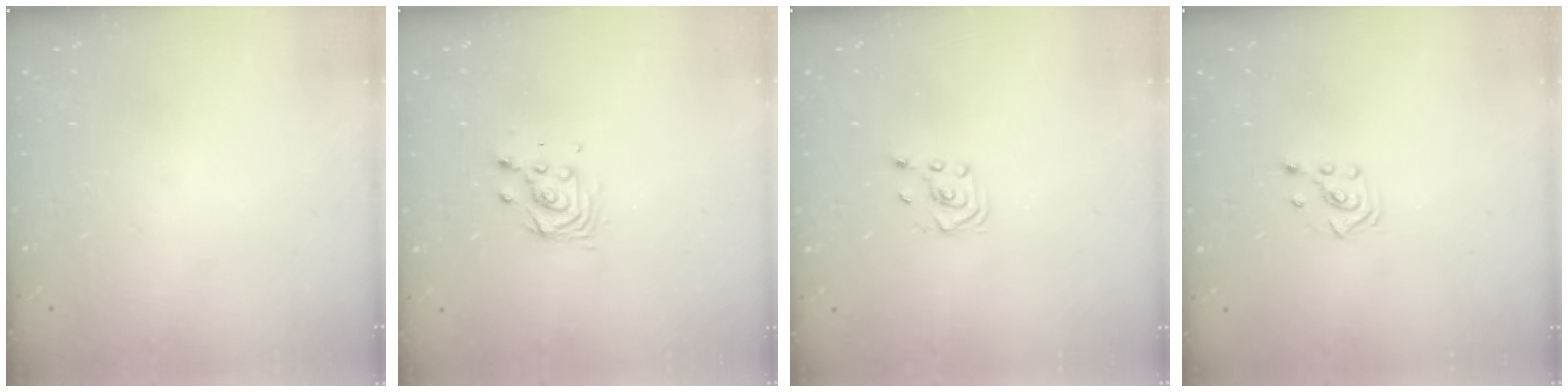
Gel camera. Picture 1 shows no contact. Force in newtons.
{"total": 4.0, "press": 4.0, "slide": 0.1}
{"total": 2.3, "press": 2.2, "slide": 0.8}
{"total": 2.3, "press": 2.2, "slide": 0.8}